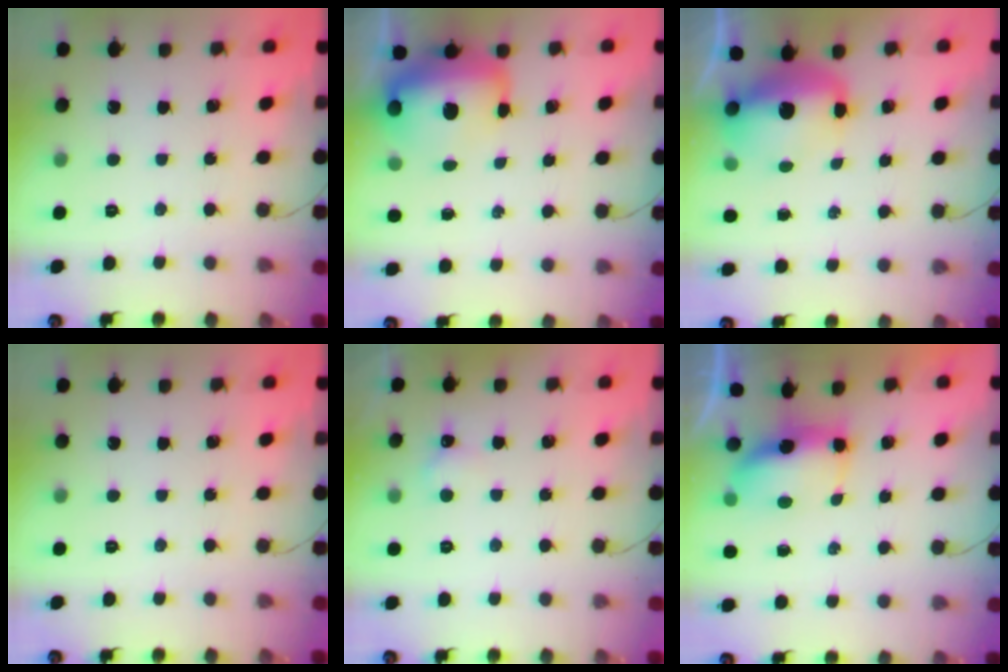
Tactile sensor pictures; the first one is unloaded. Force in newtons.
{"total": 20.6, "press": 16.4, "slide": 12.5}
{"total": 11.2, "press": 10.9, "slide": 2.9}
{"total": 0.0}
{"total": 3.2, "press": 3.2, "slide": 0.7}
{"total": 6.4, "press": 6.3, "slide": 0.7}